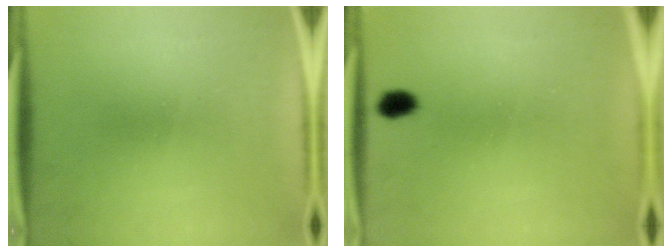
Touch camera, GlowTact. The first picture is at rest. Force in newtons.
{"total": 2.4}